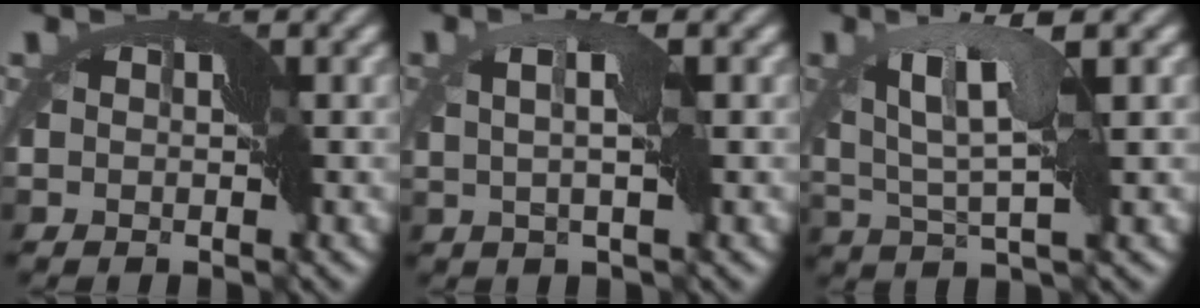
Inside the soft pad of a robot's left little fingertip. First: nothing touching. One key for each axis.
{"total": 1.8, "fx": 0.8, "fy": -0.9, "fz": 1.4, "tx": -0.049, "ty": 0.001, "tz": 0.013}
{"total": 5.0, "fx": 2.1, "fy": 0.4, "fz": 4.5, "tx": -0.105, "ty": 0.005, "tz": 0.031}